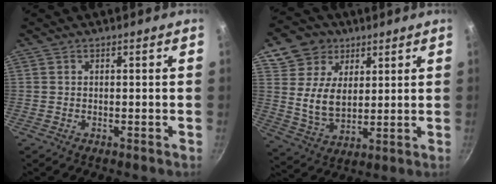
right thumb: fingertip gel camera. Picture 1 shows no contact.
{"total": 12.1, "force": [5.4, 9.4, 5.3], "torque": [-0.065, -0.024, 0.100]}